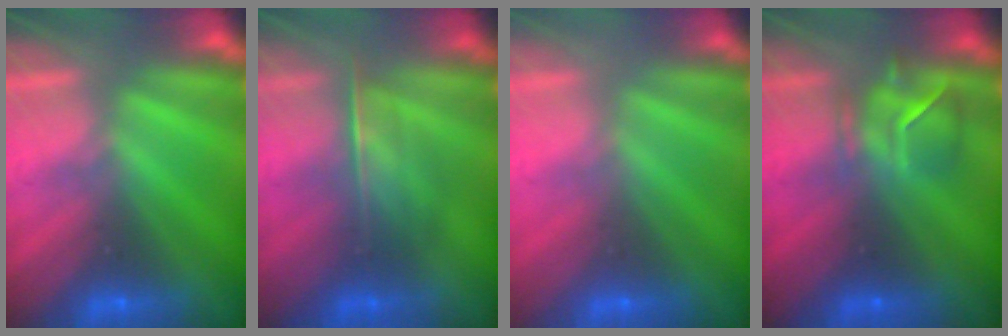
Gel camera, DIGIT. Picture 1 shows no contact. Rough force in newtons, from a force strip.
{"total": 2.1}
{"total": 2.9}
{"total": 3.5}